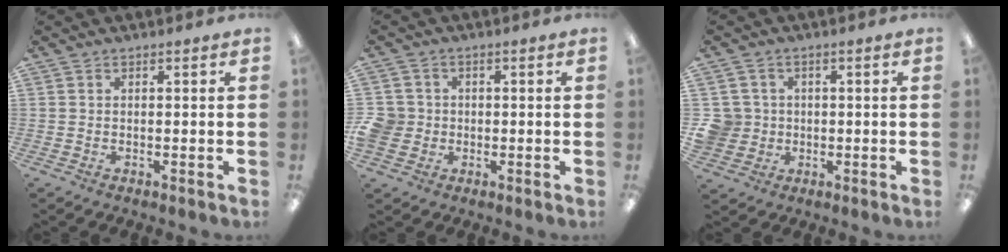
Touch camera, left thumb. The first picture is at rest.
{"total": 6.2, "force": [-0.3, 5.9, 1.9], "torque": [-0.055, 0.011, -0.004]}
{"total": 6.1, "force": [0.2, 5.9, 1.4], "torque": [-0.044, 0.010, 0.006]}